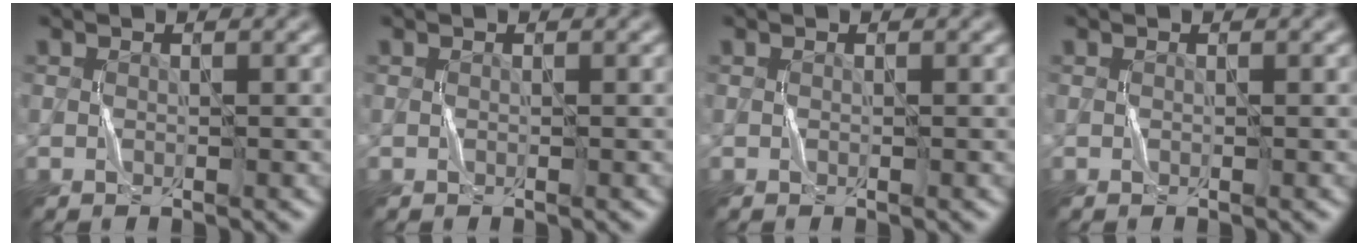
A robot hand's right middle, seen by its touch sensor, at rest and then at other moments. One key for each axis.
{"total": 0.0}
{"total": 0.0}
{"total": 0.0}